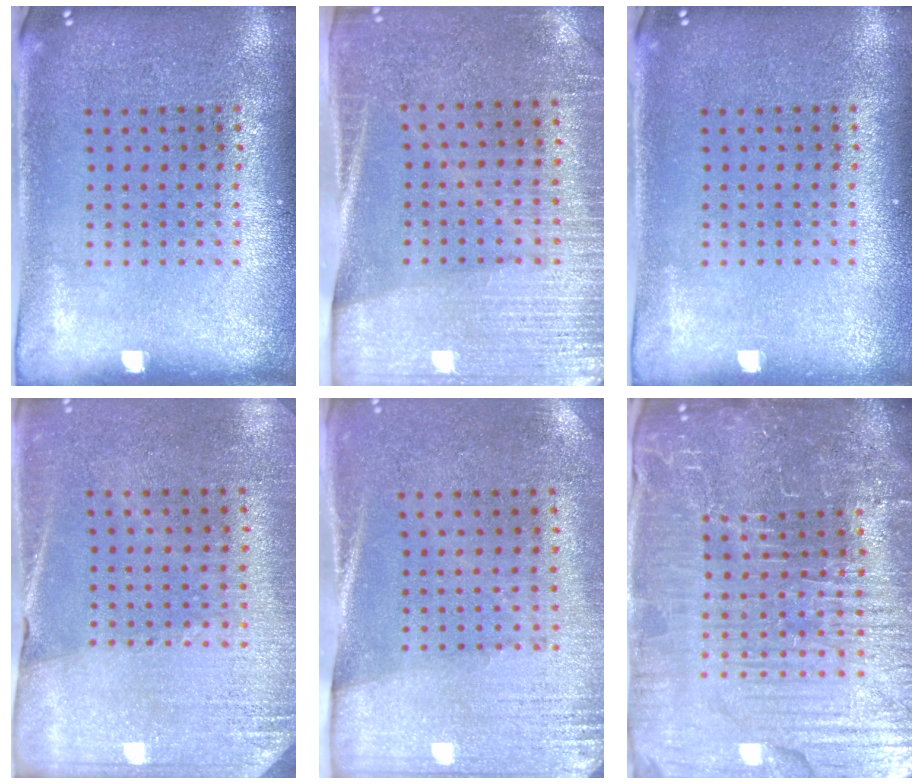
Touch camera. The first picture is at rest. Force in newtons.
{"total": 3.1, "press": 2.8, "slide": 1.3}
{"total": 0.0}
{"total": 2.7, "press": 2.6, "slide": 0.9}
{"total": 2.7, "press": 2.3, "slide": 1.4}
{"total": 6.5, "press": 5.9, "slide": 2.9}